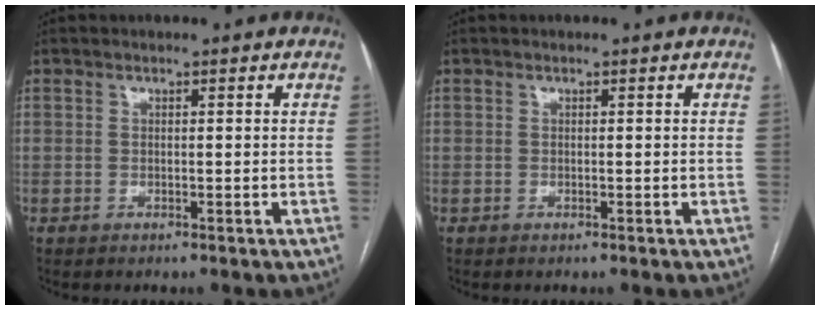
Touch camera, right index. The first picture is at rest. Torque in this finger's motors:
{"motor_torque": [0.00, 0.00, 0.00, 0.00]}